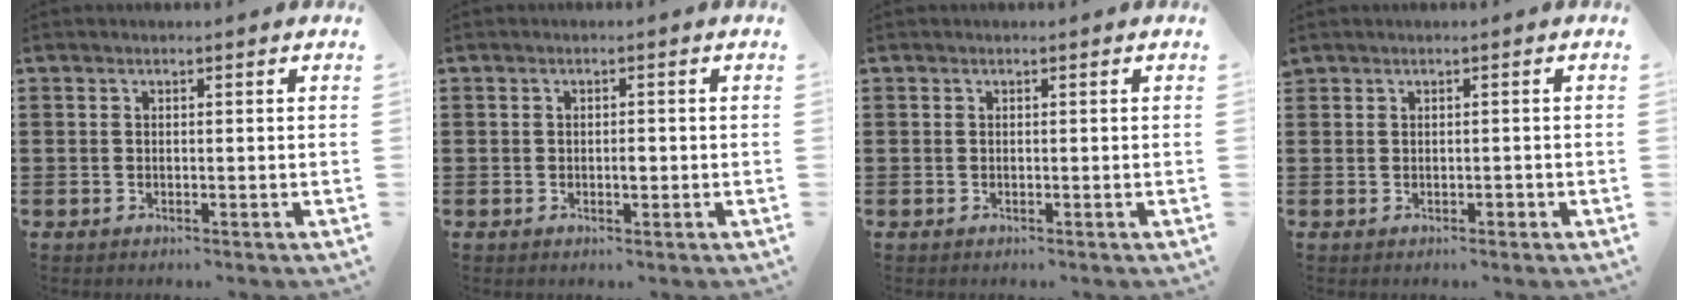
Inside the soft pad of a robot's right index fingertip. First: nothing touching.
{"total": 1.5, "force": [-0.2, 0.6, 1.4], "torque": [-0.025, 0.001, -0.005]}
{"total": 0.0}
{"total": 0.7, "force": [0.0, 0.5, 0.4], "torque": [-0.010, 0.001, 0.001]}